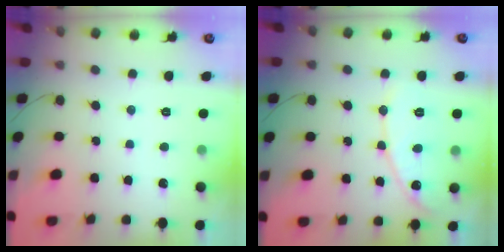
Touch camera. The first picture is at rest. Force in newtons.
{"total": 10.4, "press": 10.4, "slide": 0.9}